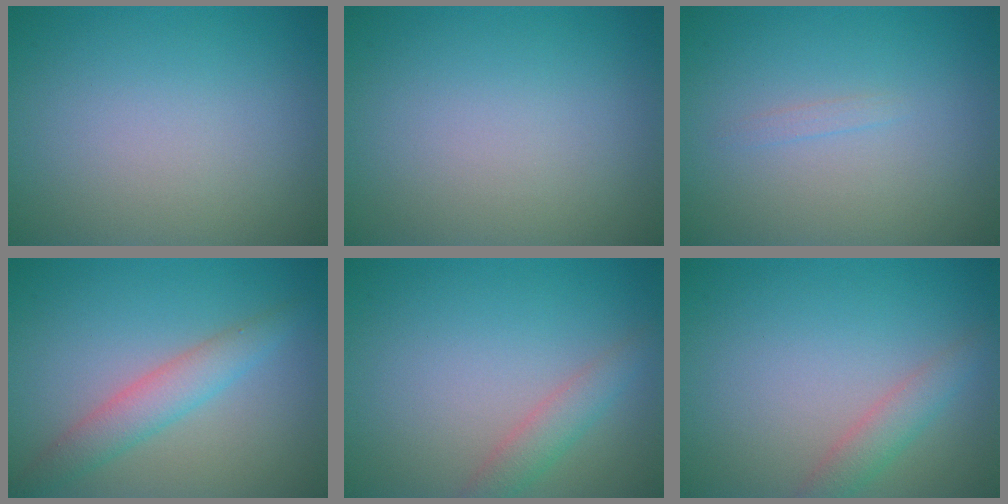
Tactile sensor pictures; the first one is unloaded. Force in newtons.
{"total": 0.0}
{"total": 0.6, "press": 0.6, "slide": 0.1}
{"total": 3.2, "press": 3.2, "slide": 0.1}
{"total": 2.2, "press": 2.2, "slide": 0.1}
{"total": 2.2, "press": 2.2, "slide": 0.1}